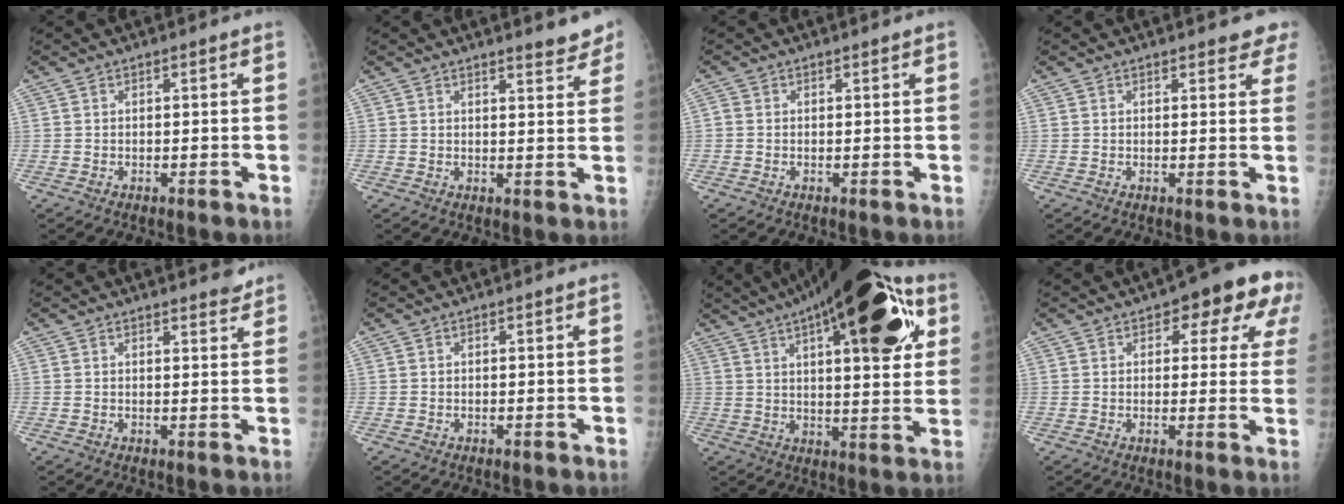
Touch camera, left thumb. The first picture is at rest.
{"total": 4.2, "force": [3.6, 1.0, 2.0], "torque": [-0.012, -0.022, 0.039]}
{"total": 0.9, "force": [0.2, 0.7, 0.5], "torque": [-0.008, 0.000, -0.001]}
{"total": 4.2, "force": [3.5, 1.5, 1.6], "torque": [0.013, -0.012, 0.029]}
{"total": 2.6, "force": [2.4, 0.6, 0.7], "torque": [0.000, -0.015, 0.025]}
{"total": 0.0}
{"total": 27.7, "force": [12.3, 9.6, 22.9], "torque": [-0.317, 0.008, 0.177]}
{"total": 11.6, "force": [5.4, 5.4, 8.8], "torque": [-0.053, -0.003, 0.057]}